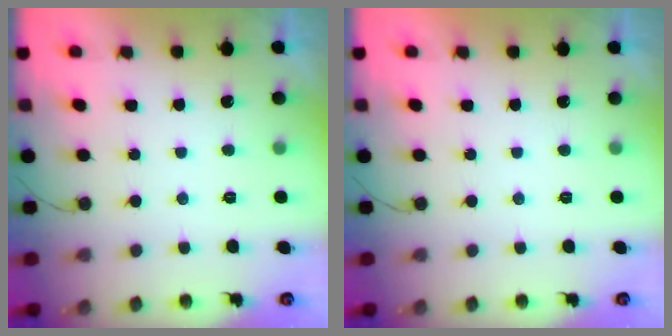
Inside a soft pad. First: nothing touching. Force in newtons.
{"total": 1.9, "press": 1.9, "slide": 0.1}